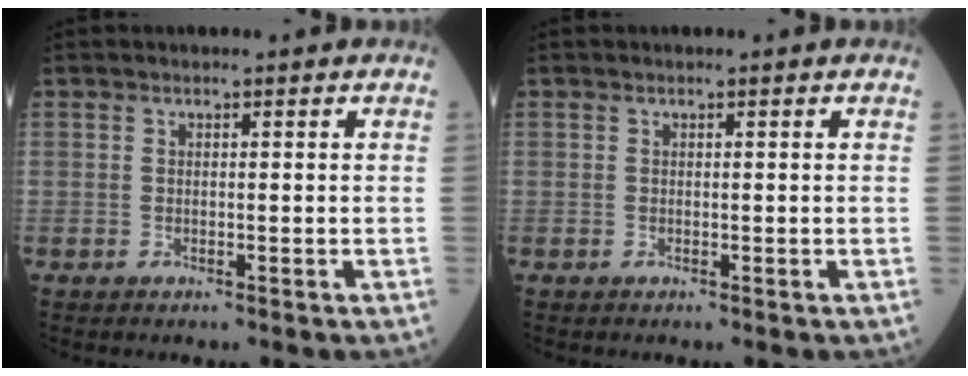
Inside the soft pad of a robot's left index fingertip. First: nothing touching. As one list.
[{"total": 0.0}]